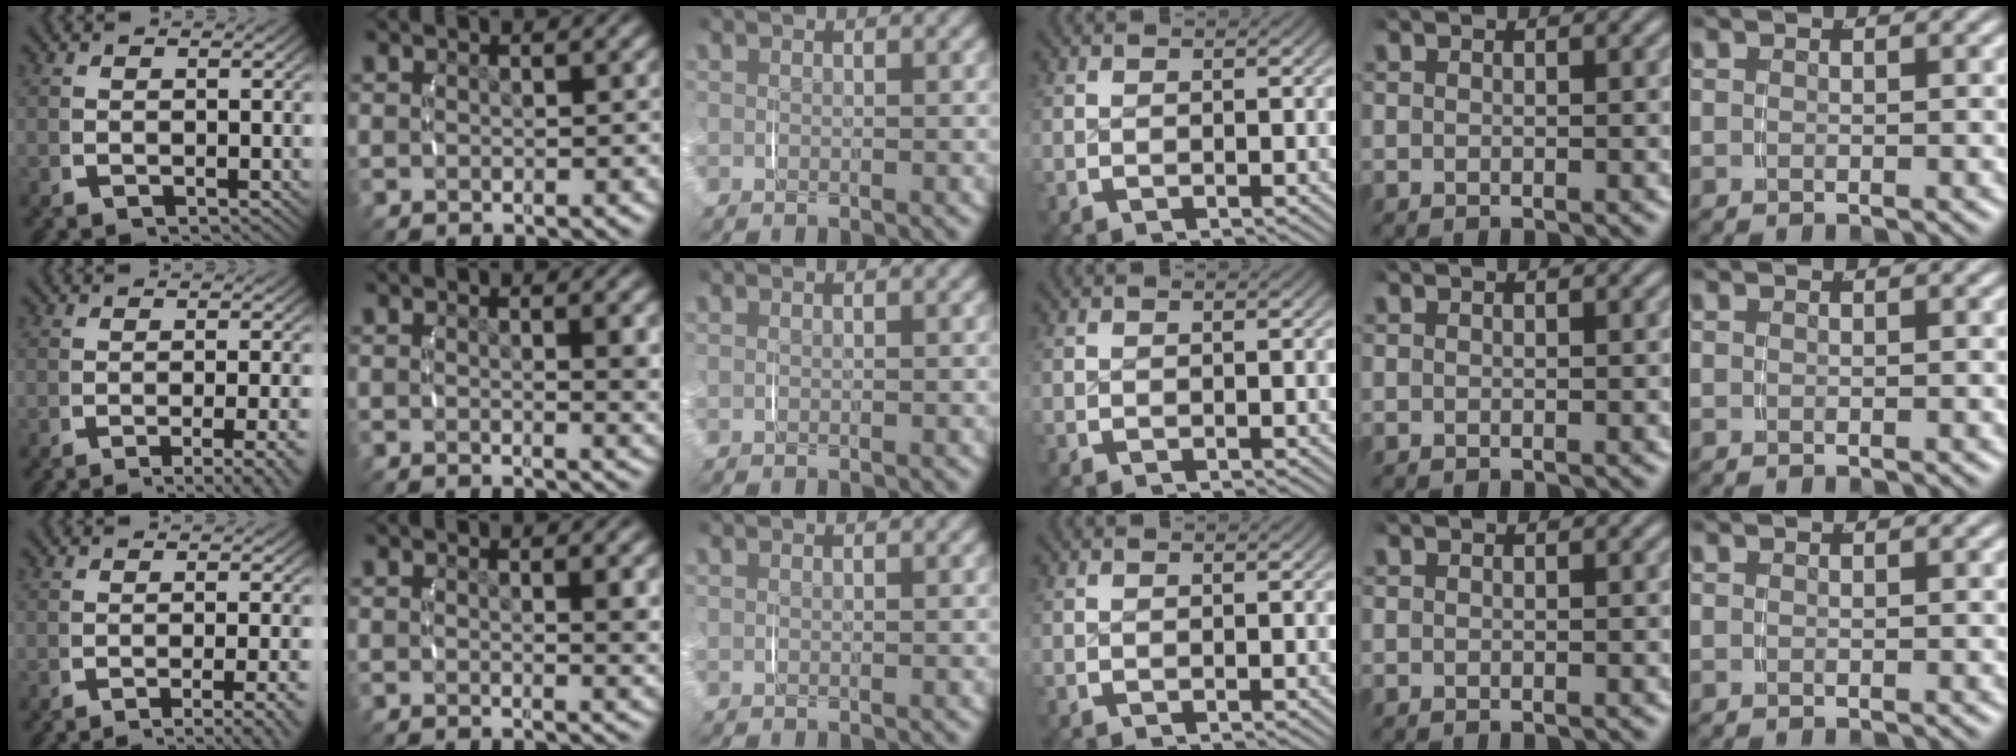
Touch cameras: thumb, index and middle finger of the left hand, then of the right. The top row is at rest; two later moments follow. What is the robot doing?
{"motion": "lift_and_place", "object": "glasses case"}